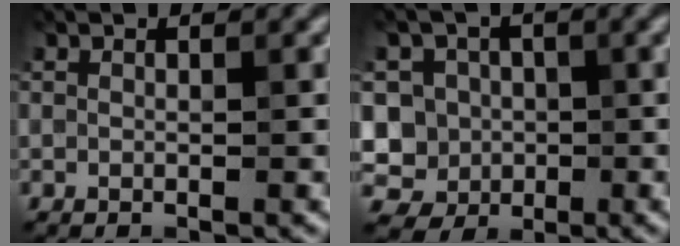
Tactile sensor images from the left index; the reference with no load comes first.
{"total": 8.0, "force": [-0.6, 7.6, 2.4], "torque": [-0.043, 0.027, -0.046]}